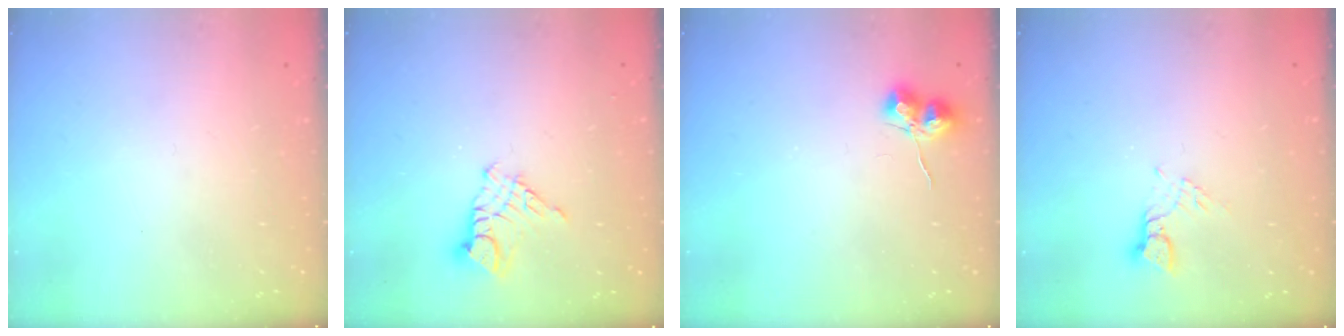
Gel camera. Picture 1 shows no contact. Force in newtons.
{"total": 8.7, "press": 8.6, "slide": 0.8}
{"total": 7.3, "press": 7.2, "slide": 1.2}
{"total": 2.4, "press": 2.4, "slide": 0.2}